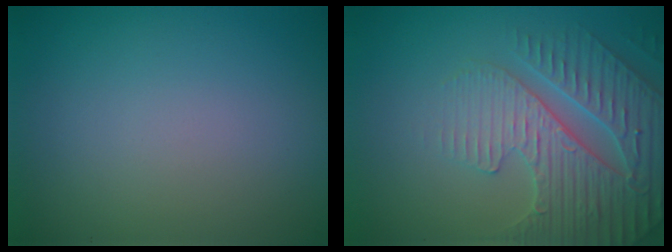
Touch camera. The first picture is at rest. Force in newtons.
{"total": 5.0, "press": 4.8, "slide": 1.2}